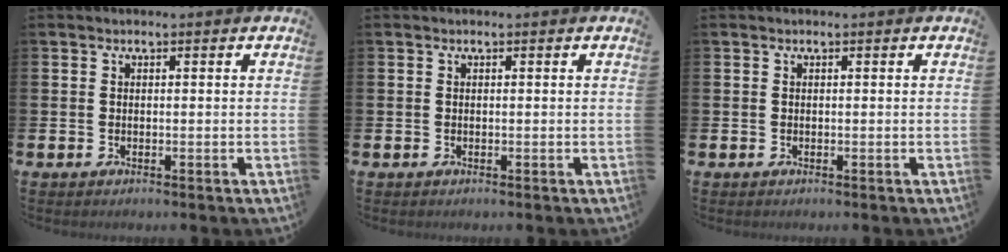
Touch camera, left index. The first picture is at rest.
{"total": 0.0}
{"total": 0.0}